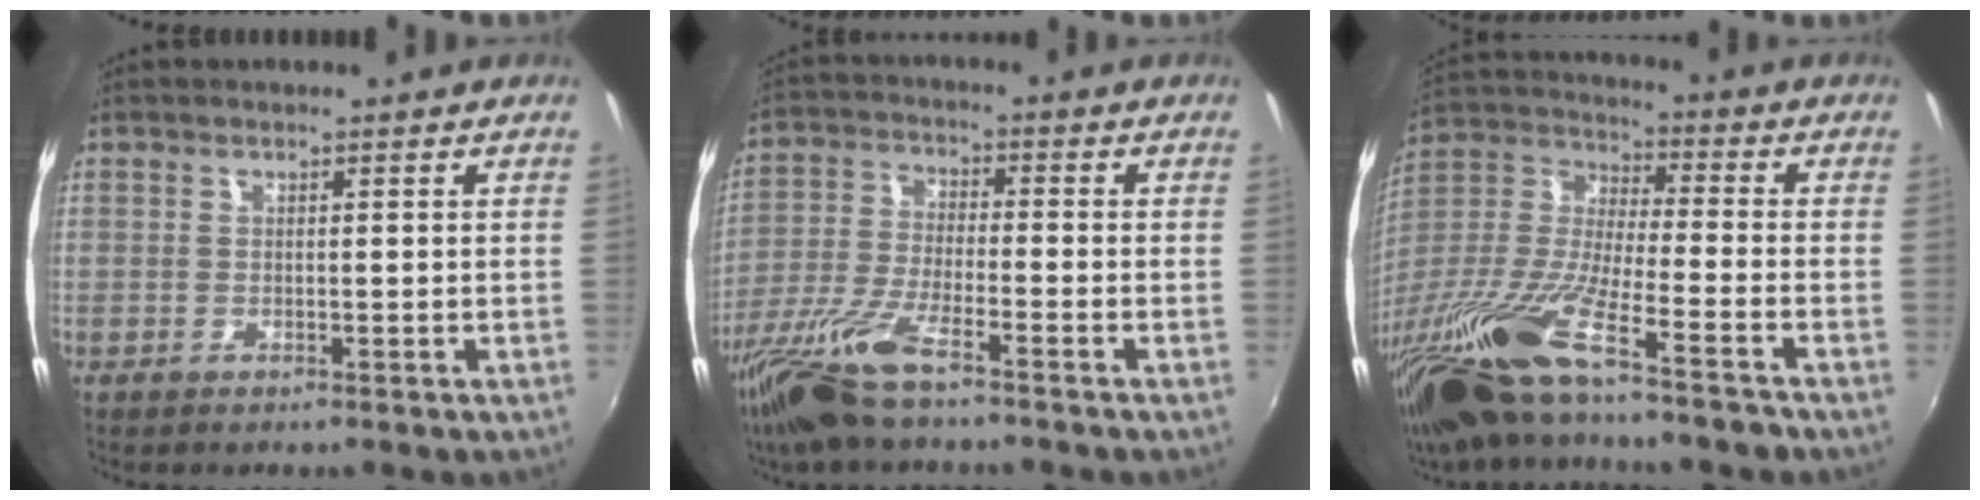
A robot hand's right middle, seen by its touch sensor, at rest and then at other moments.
{"total": 12.2, "force": [-8.7, 2.0, 8.2], "torque": [-0.179, -0.029, -0.172]}
{"total": 20.9, "force": [-14.8, 1.9, 14.6], "torque": [-0.288, -0.047, -0.281]}